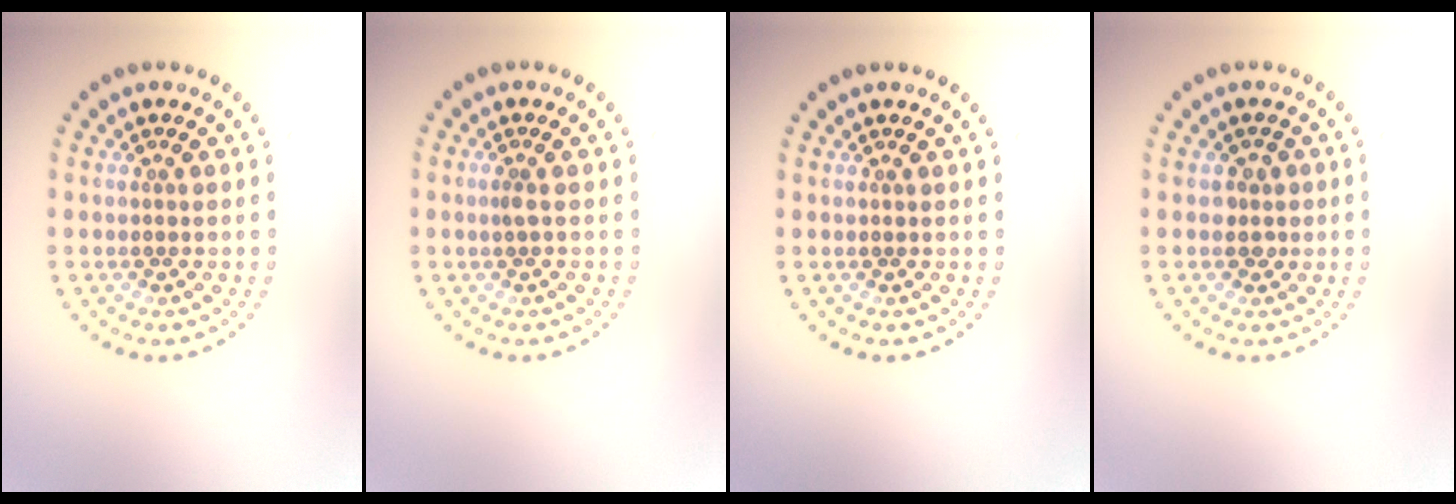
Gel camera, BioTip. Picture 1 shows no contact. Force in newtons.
{"total": 0.7, "press": 0.5, "slide": 0.5}
{"total": 0.0}
{"total": 1.3, "press": 1.1, "slide": 0.7}